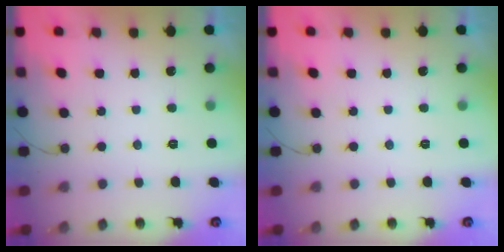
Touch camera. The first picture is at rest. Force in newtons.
{"total": 0.0}